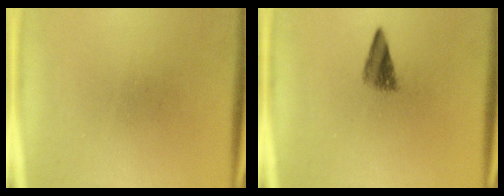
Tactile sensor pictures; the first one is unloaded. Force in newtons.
{"total": 2.9}